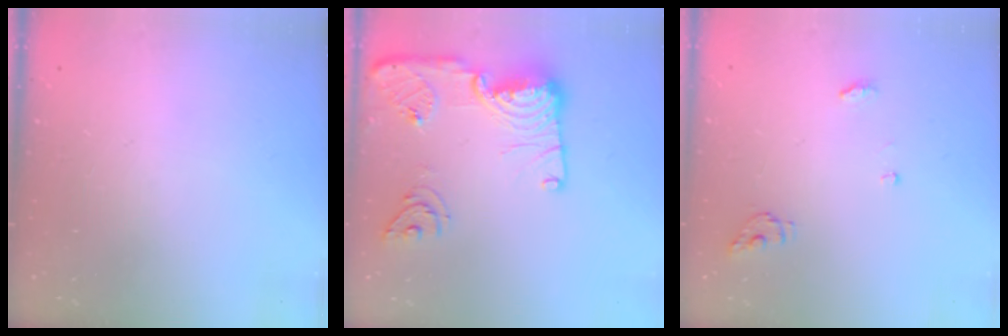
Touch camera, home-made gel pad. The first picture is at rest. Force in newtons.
{"total": 18.1, "press": 18.0, "slide": 2.0}
{"total": 4.8, "press": 4.8, "slide": 0.4}